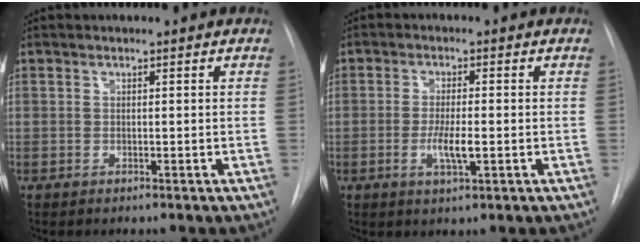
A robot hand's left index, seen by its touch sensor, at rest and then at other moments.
{"total": 4.2, "force": [-0.9, 0.7, 4.0], "torque": [-0.080, -0.006, -0.013]}